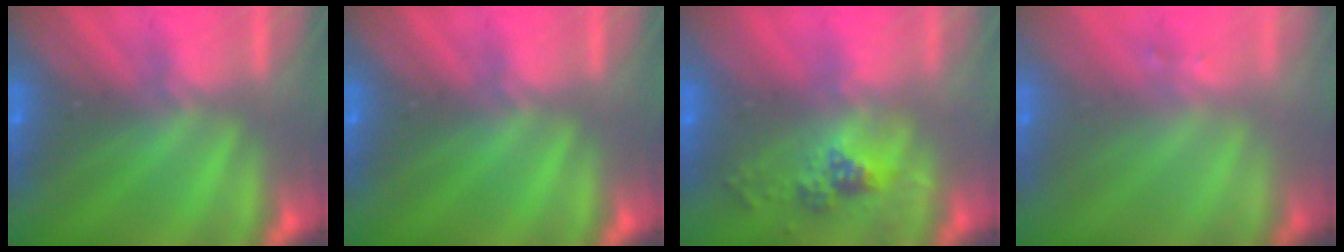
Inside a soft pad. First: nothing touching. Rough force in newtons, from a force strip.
{"total": 0.0}
{"total": 2.5}
{"total": 1.5}